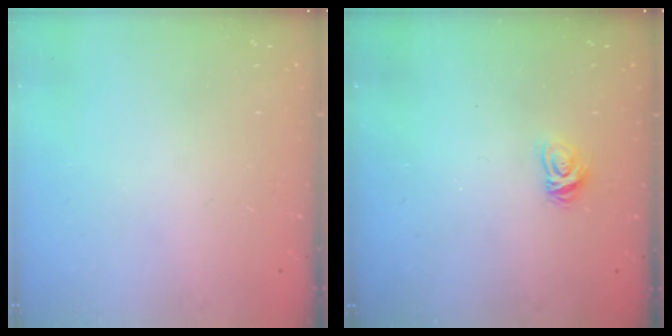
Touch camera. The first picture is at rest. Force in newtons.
{"total": 4.0, "press": 4.0, "slide": 0.4}